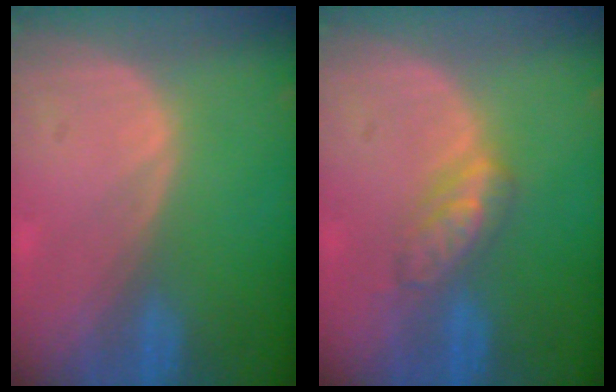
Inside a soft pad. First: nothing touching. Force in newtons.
{"total": 4.7, "press": 4.5, "slide": 1.5}